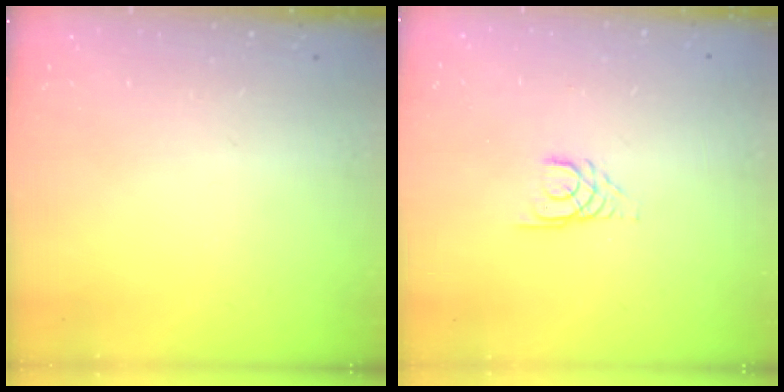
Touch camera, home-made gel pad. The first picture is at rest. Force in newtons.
{"total": 3.0, "press": 2.9, "slide": 0.3}